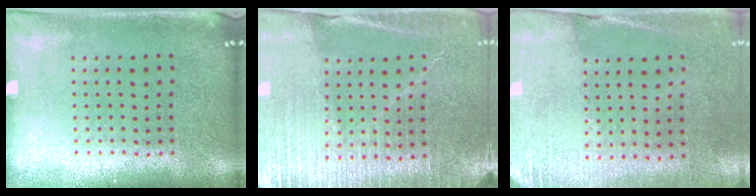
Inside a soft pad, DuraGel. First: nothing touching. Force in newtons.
{"total": 3.6, "press": 3.5, "slide": 0.9}
{"total": 2.7, "press": 2.4, "slide": 1.2}